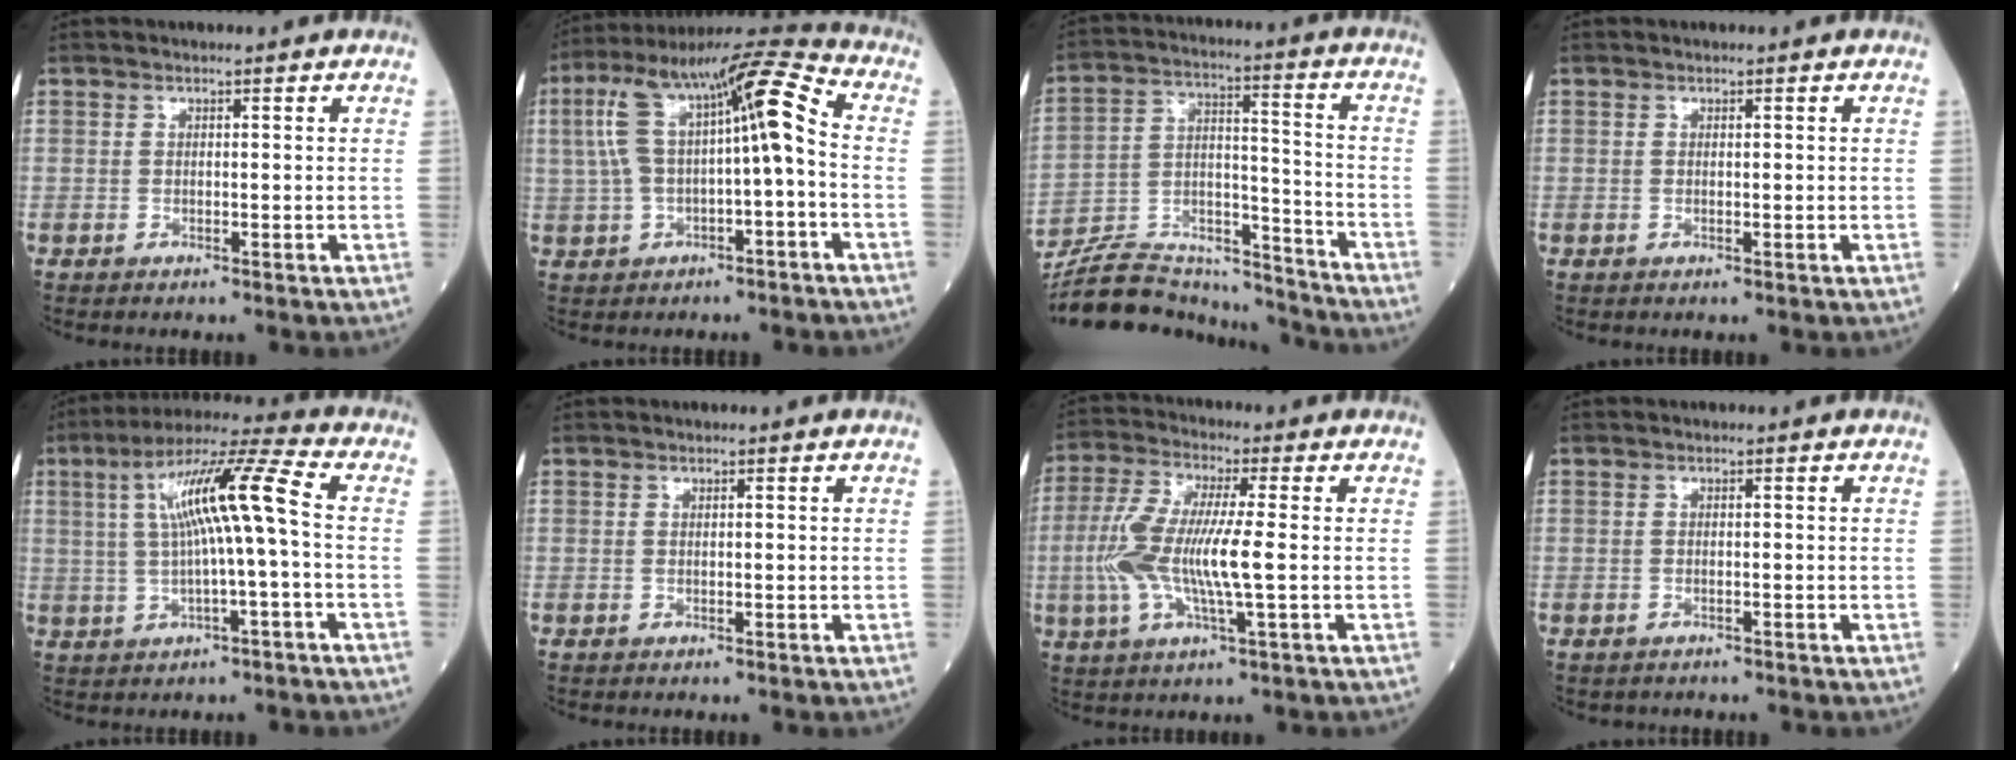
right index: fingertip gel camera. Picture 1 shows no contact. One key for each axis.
{"total": 15.2, "fx": 1.7, "fy": 3.4, "fz": 14.7, "tx": -0.271, "ty": 0.064, "tz": 0.027}
{"total": 19.9, "fx": -18.7, "fy": 3.9, "fz": 5.4, "tx": -0.132, "ty": 0.023, "tz": -0.311}
{"total": 0.0}
{"total": 12.5, "fx": 1.3, "fy": 0.7, "fz": 12.4, "tx": -0.226, "ty": 0.029, "tz": 0.022}
{"total": 0.0}
{"total": 11.4, "fx": -0.9, "fy": 1.8, "fz": 11.2, "tx": -0.247, "ty": 0.003, "tz": -0.021}
{"total": 1.1, "fx": -0.7, "fy": 0.6, "fz": 0.5, "tx": -0.024, "ty": -0.002, "tz": -0.006}